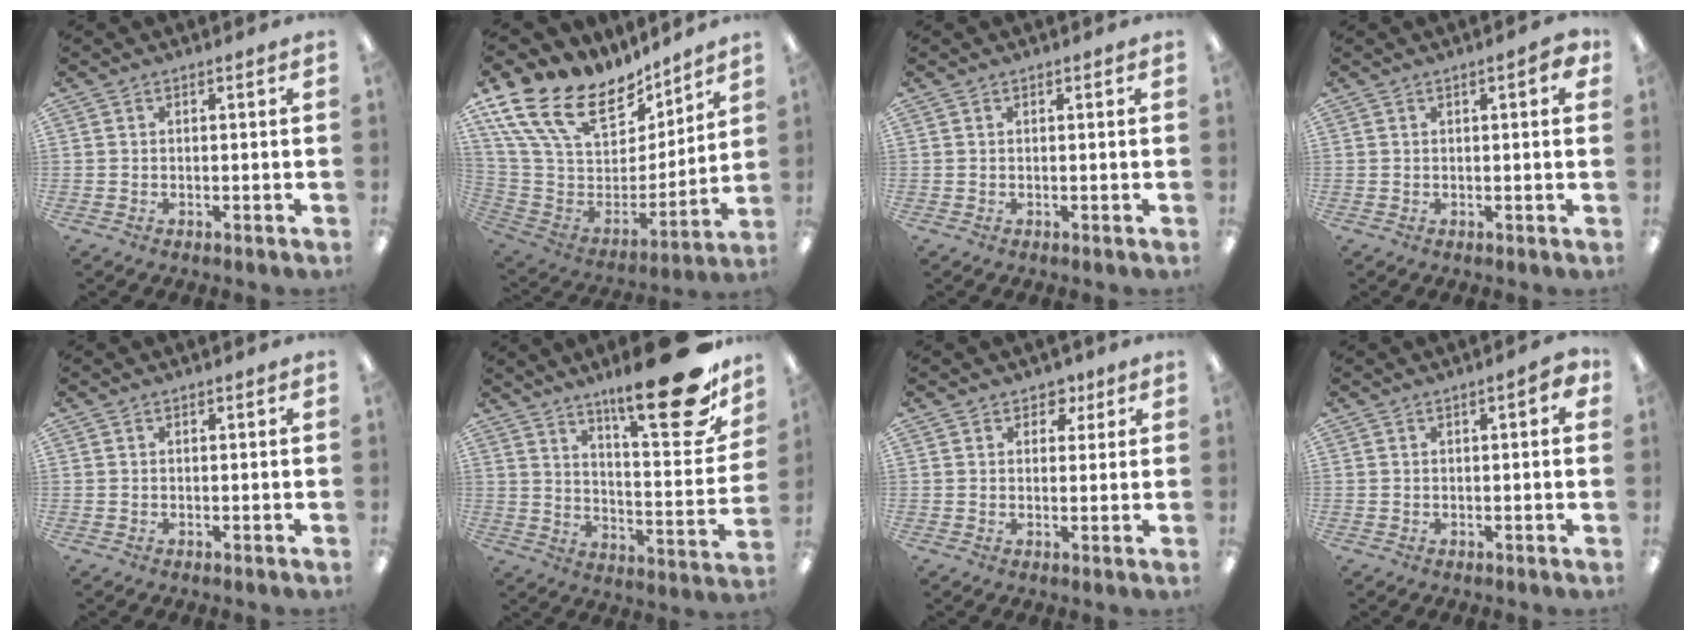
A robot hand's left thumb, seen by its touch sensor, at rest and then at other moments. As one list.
[{"total": 19.9, "force": [13.1, 10.9, 10.2], "torque": [-0.213, -0.088, 0.245]}, {"total": 0.0}, {"total": 3.3, "force": [1.2, 0.9, 2.9], "torque": [-0.041, -0.001, 0.017]}, {"total": 0.0}, {"total": 22.7, "force": [15.3, 5.9, 15.6], "torque": [-0.223, -0.106, 0.242]}, {"total": 4.2, "force": [2.6, 3.0, 1.3], "torque": [-0.009, -0.005, 0.044]}, {"total": 3.3, "force": [1.1, 1.1, 3.0], "torque": [-0.042, 0.001, 0.015]}]